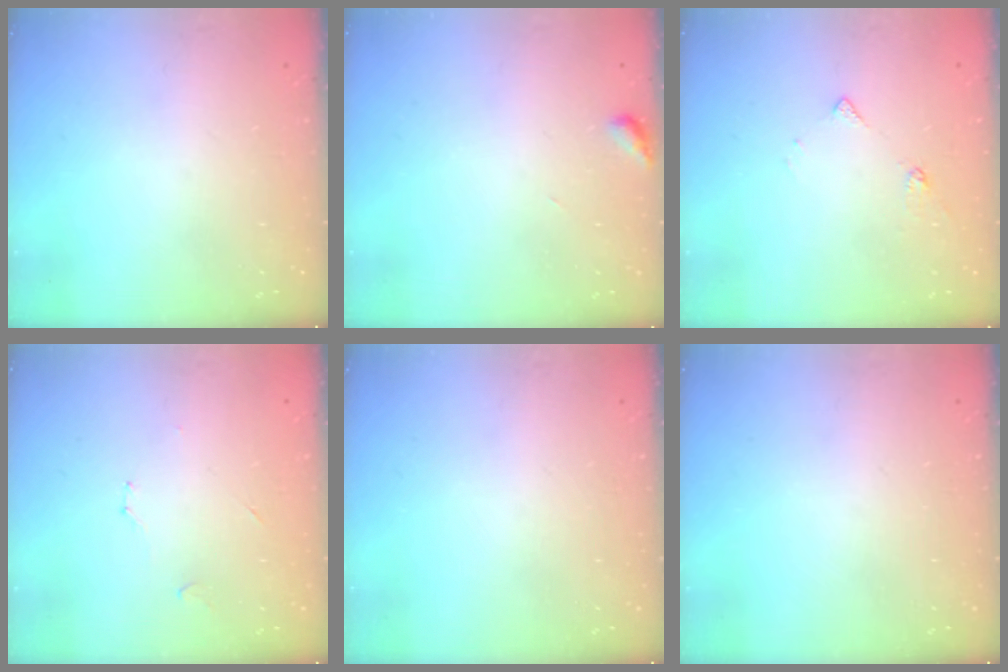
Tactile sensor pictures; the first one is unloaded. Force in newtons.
{"total": 2.6, "press": 2.6, "slide": 0.3}
{"total": 6.1, "press": 5.9, "slide": 1.3}
{"total": 3.5, "press": 3.4, "slide": 0.5}
{"total": 0.0}
{"total": 0.0}